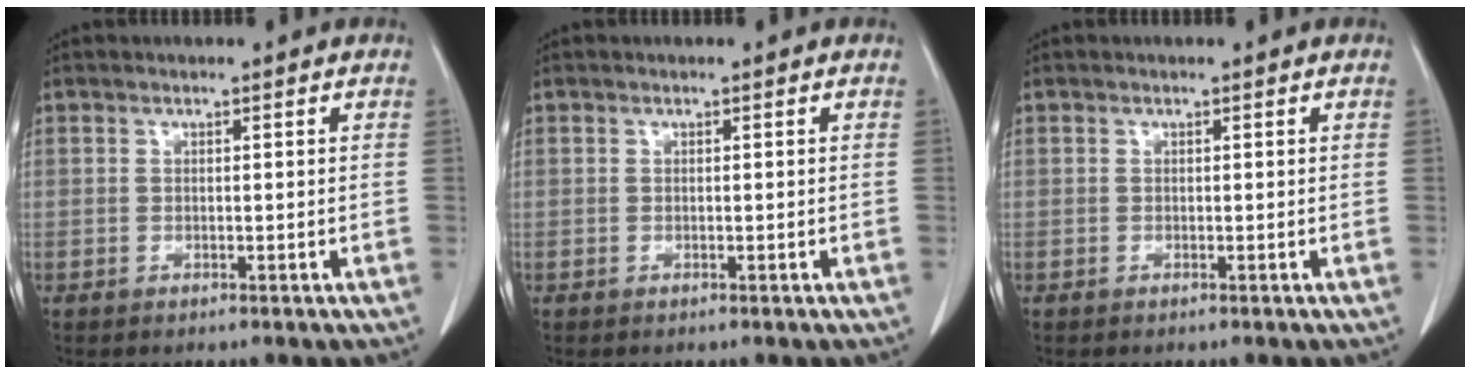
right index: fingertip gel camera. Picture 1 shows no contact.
{"total": 0.0}
{"total": 0.0}